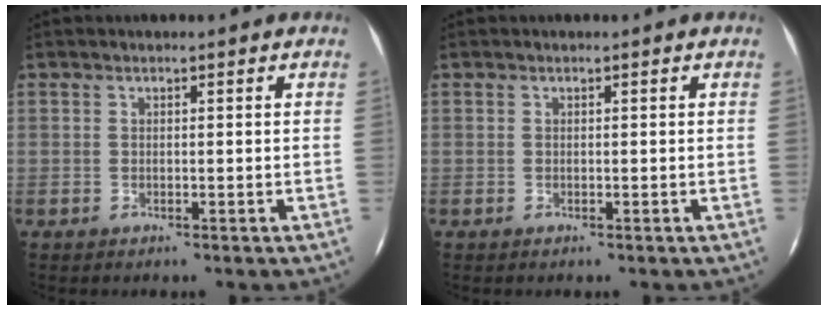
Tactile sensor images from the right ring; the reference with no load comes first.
{"total": 0.0}